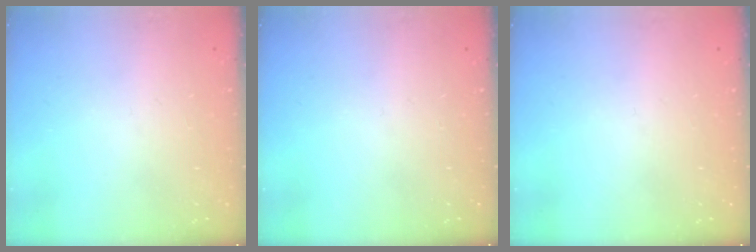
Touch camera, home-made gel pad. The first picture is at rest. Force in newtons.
{"total": 0.0}
{"total": 0.0}